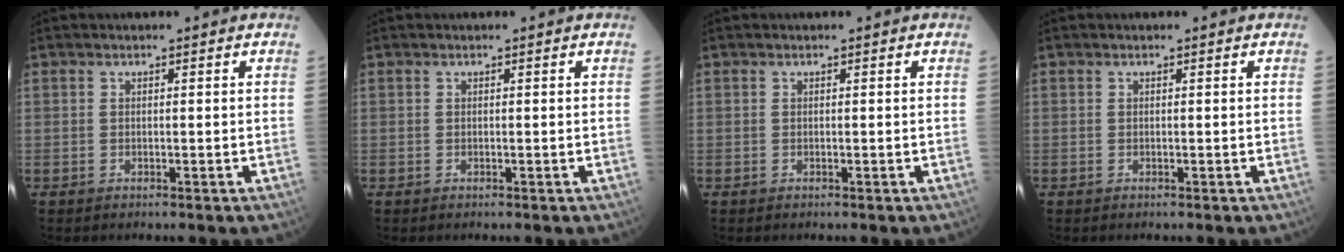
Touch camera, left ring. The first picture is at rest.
{"total": 0.0}
{"total": 0.0}
{"total": 0.0}